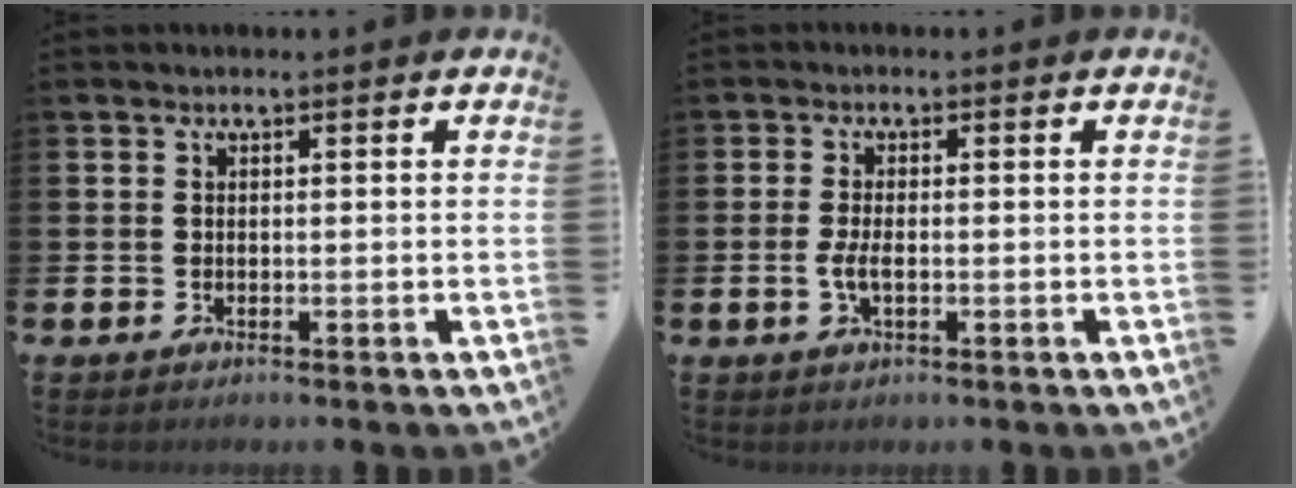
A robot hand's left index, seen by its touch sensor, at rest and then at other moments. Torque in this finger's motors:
{"motor_torque": [0.04, 0.02, 0.05, 0.05]}